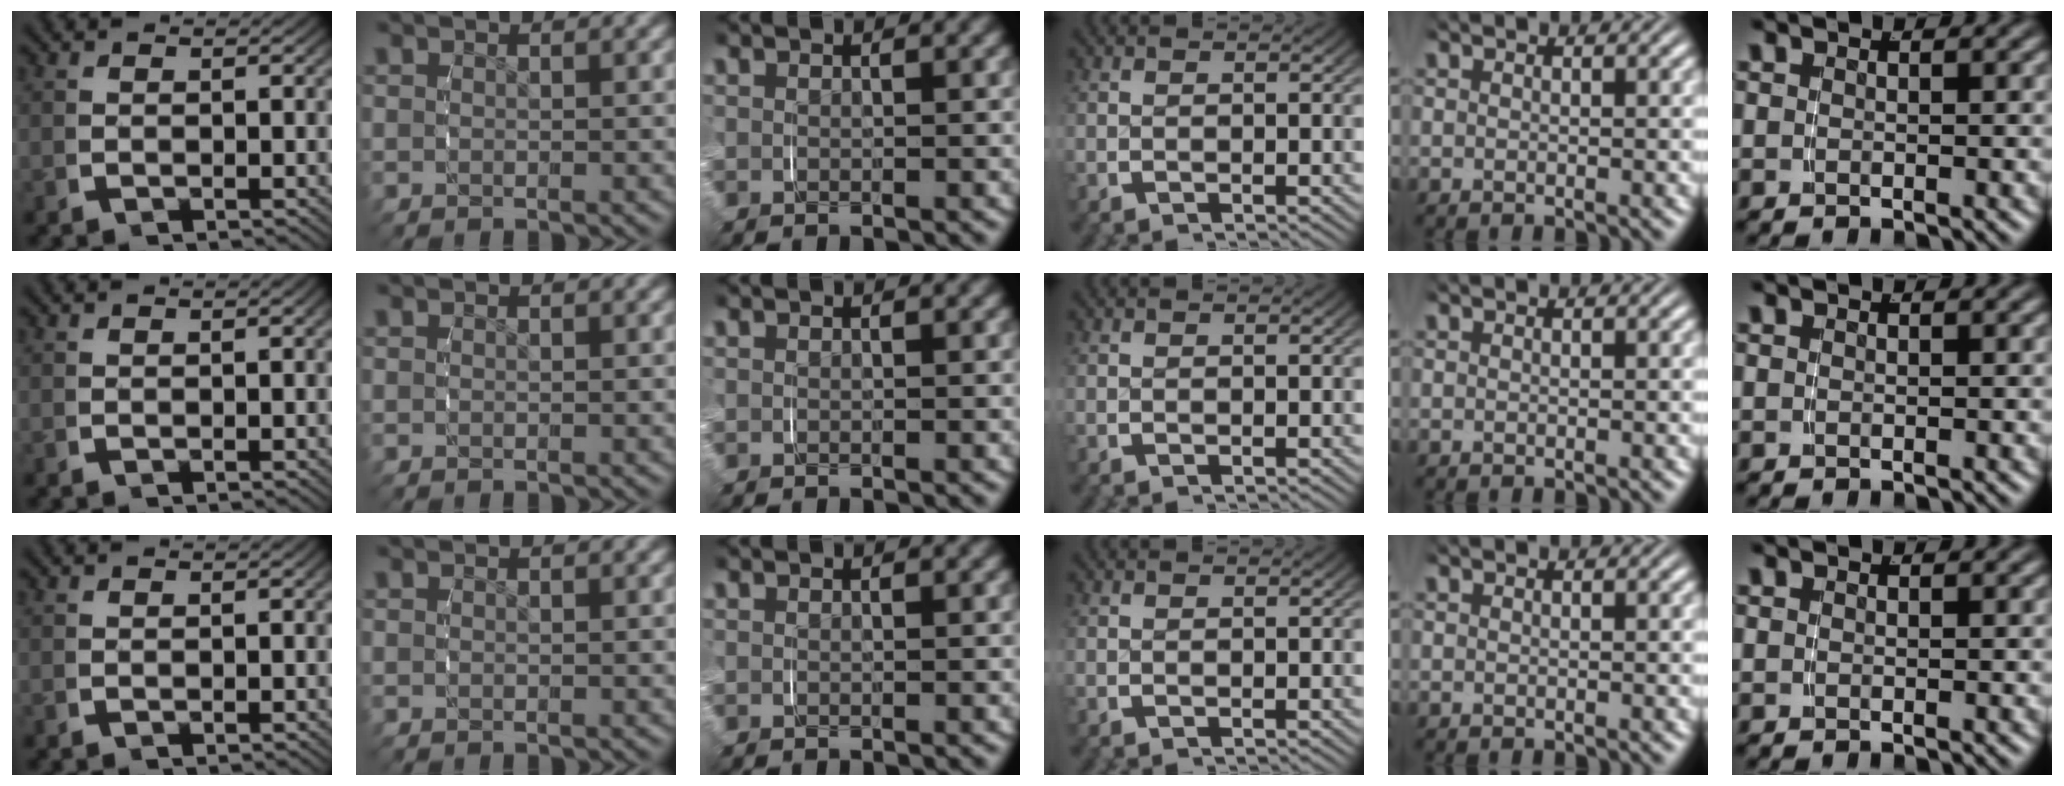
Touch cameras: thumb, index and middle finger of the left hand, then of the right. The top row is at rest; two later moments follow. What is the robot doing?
{"motion": "grasp_and_lifting", "object": "jewelry box"}